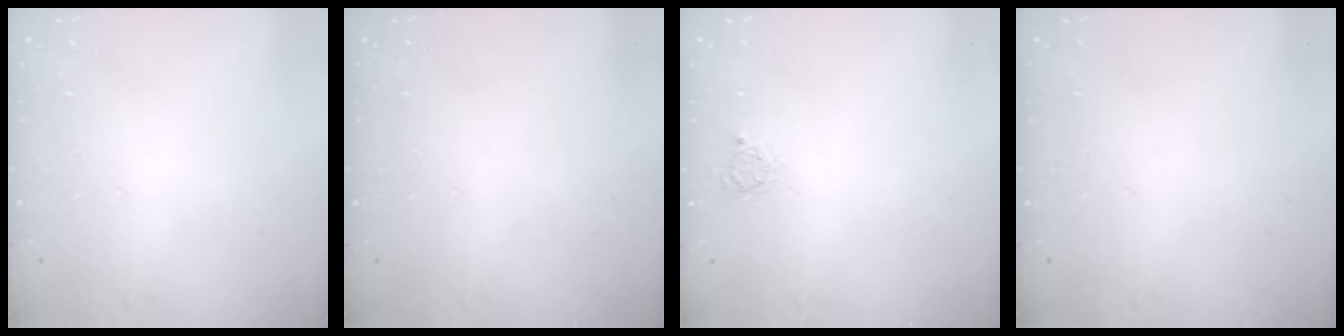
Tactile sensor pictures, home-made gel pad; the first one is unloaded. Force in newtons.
{"total": 0.0}
{"total": 2.6, "press": 2.6, "slide": 0.4}
{"total": 0.0}